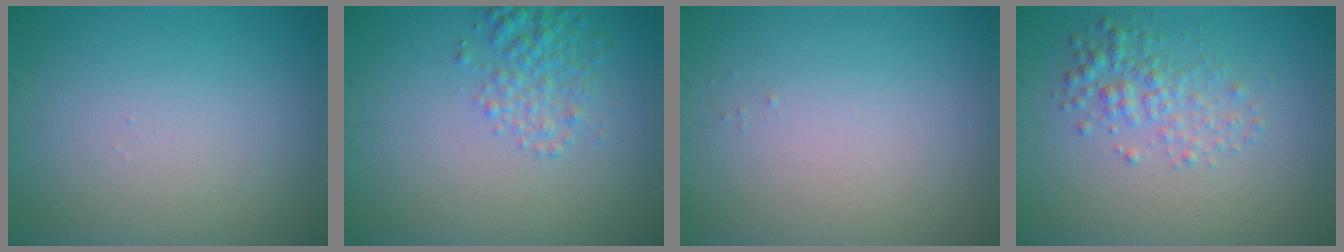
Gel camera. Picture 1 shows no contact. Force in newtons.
{"total": 2.6, "press": 2.6, "slide": 0.1}
{"total": 0.0}
{"total": 2.6, "press": 2.6, "slide": 0.0}